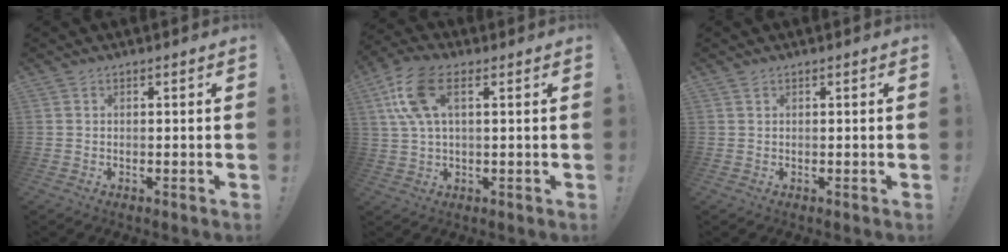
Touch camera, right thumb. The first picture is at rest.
{"total": 12.0, "force": [3.9, 5.7, 9.9], "torque": [-0.194, 0.004, 0.076]}
{"total": 0.9, "force": [0.6, 0.4, 0.5], "torque": [-0.004, -0.001, 0.011]}